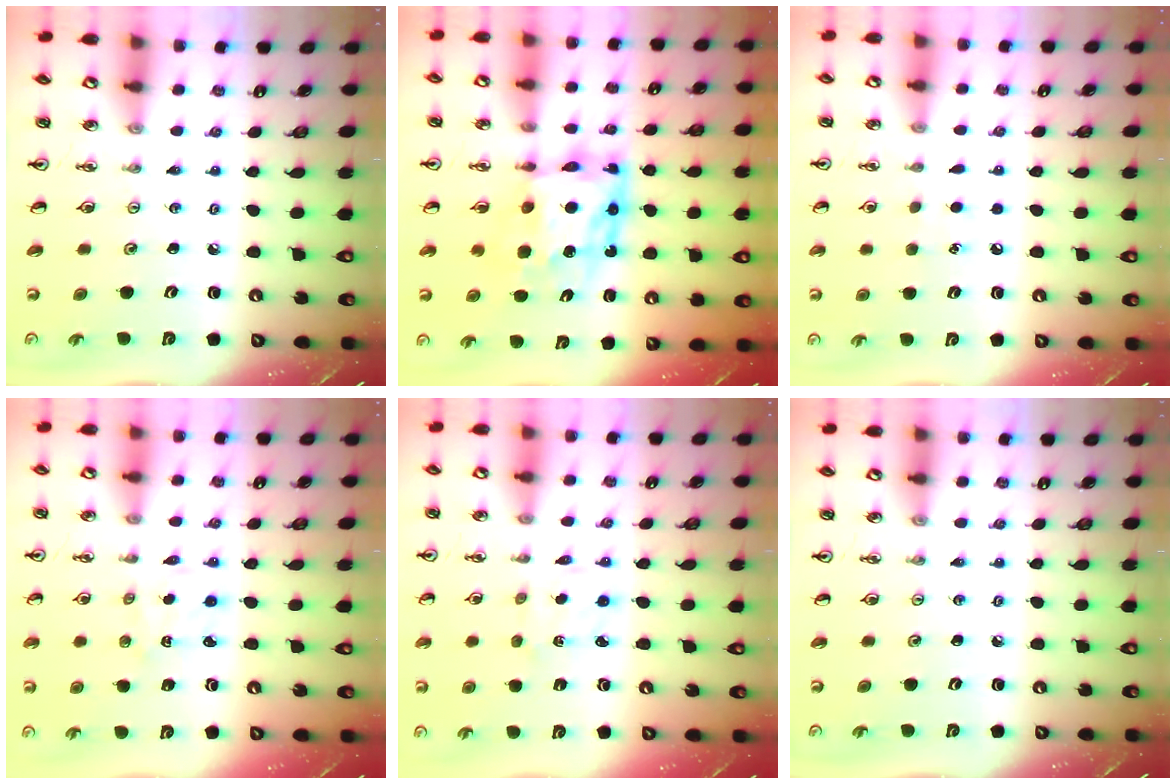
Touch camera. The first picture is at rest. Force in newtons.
{"total": 10.0, "press": 9.9, "slide": 1.2}
{"total": 5.5, "press": 5.4, "slide": 0.6}
{"total": 2.1, "press": 2.1, "slide": 0.3}
{"total": 2.3, "press": 2.1, "slide": 0.7}
{"total": 0.0}